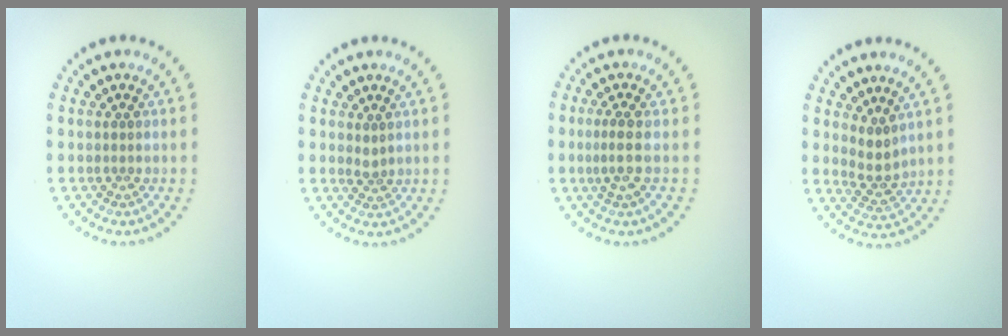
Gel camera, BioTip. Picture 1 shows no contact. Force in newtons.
{"total": 0.9, "press": 0.6, "slide": 0.7}
{"total": 1.9, "press": 1.4, "slide": 1.3}
{"total": 2.2, "press": 1.6, "slide": 1.5}